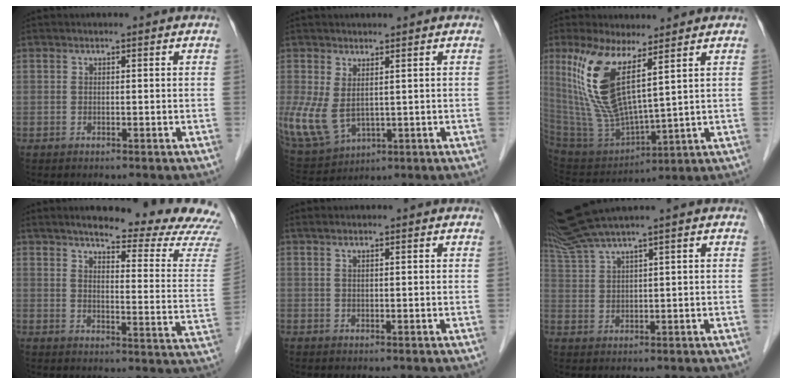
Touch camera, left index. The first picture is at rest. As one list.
[{"total": 12.4, "force": [0.0, 7.8, 9.6], "torque": [-0.246, -0.012, 0.028]}, {"total": 13.4, "force": [5.9, 2.7, 11.8], "torque": [-0.261, -0.011, 0.126]}, {"total": 19.7, "force": [17.6, 0.8, 8.7], "torque": [-0.106, -0.071, 0.202]}, {"total": 1.0, "force": [0.6, -0.1, 0.7], "torque": [-0.021, 0.008, 0.016]}, {"total": 6.2, "force": [5.2, -1.8, 2.8], "torque": [-0.075, 0.008, 0.116]}]